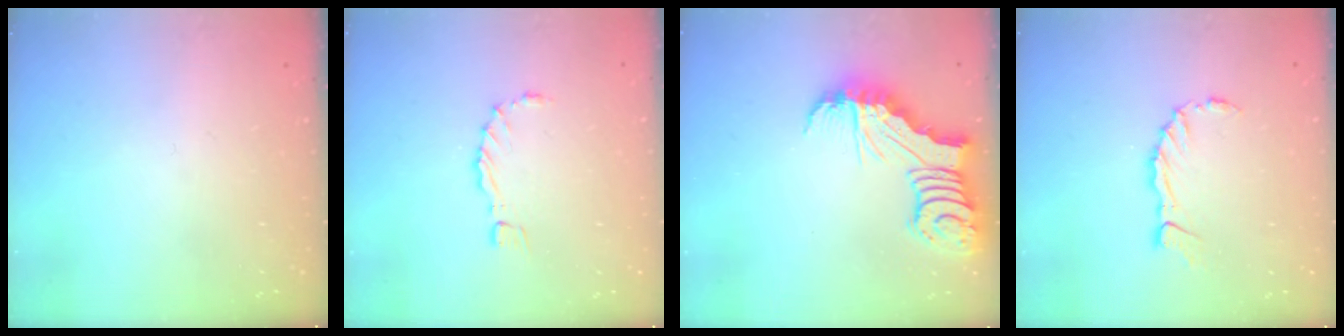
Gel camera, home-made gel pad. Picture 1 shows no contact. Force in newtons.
{"total": 1.2, "press": 1.2, "slide": 0.3}
{"total": 7.0, "press": 6.9, "slide": 0.8}
{"total": 3.8, "press": 3.8, "slide": 0.2}